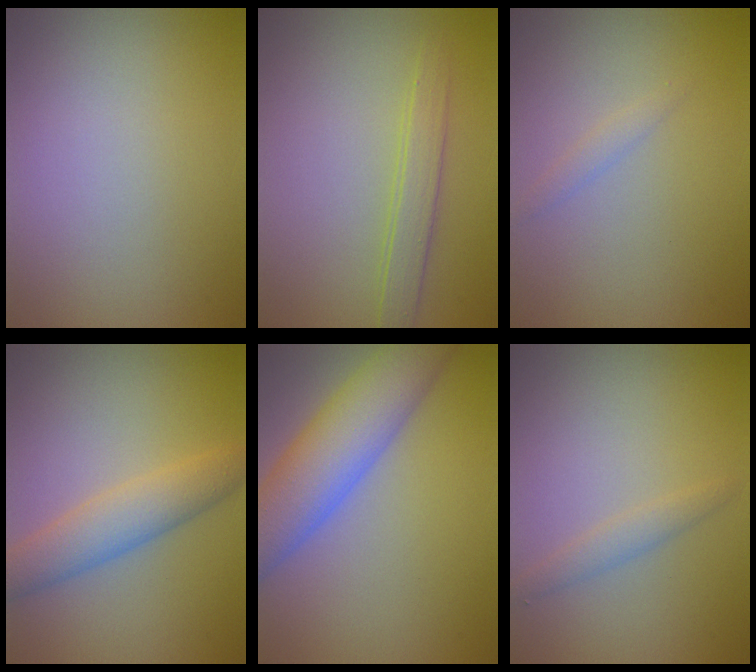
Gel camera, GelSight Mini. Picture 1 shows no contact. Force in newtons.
{"total": 2.1, "press": 2.1, "slide": 0.1}
{"total": 0.8, "press": 0.8, "slide": 0.0}
{"total": 3.9, "press": 3.9, "slide": 0.2}
{"total": 7.6, "press": 7.6, "slide": 0.4}
{"total": 1.3, "press": 1.2, "slide": 0.0}